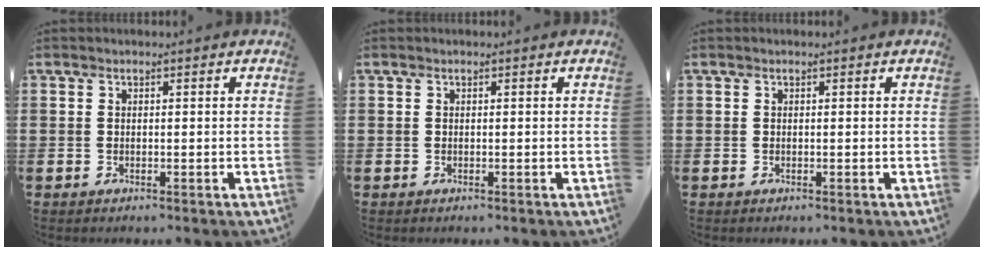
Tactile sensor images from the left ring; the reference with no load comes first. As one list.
[{"total": 0.0}, {"total": 0.0}]